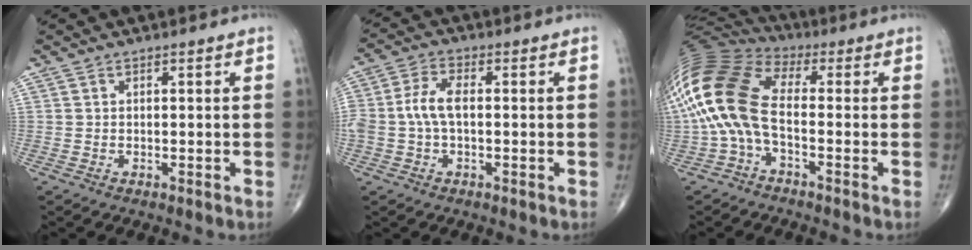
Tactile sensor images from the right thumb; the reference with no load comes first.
{"total": 6.1, "force": [-0.3, 3.3, 5.1], "torque": [-0.121, 0.020, -0.009]}
{"total": 15.6, "force": [-1.6, 7.9, 13.4], "torque": [-0.287, 0.049, -0.046]}